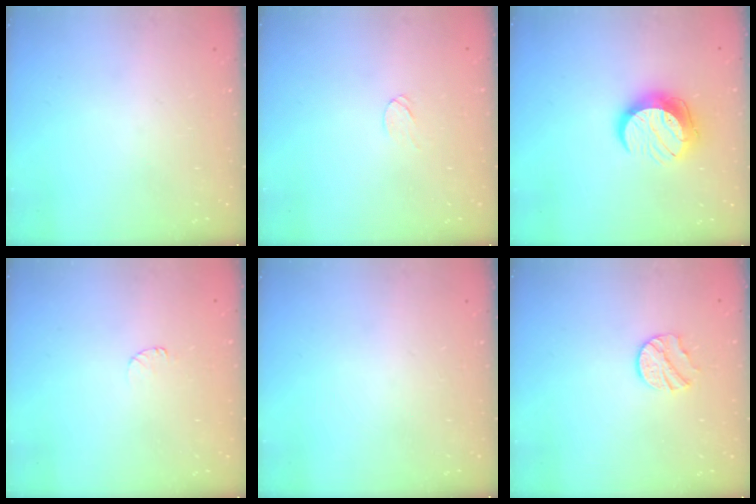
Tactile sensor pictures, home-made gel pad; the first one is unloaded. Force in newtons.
{"total": 4.0, "press": 4.0, "slide": 0.4}
{"total": 12.1, "press": 12.1, "slide": 0.6}
{"total": 3.5, "press": 3.5, "slide": 0.4}
{"total": 0.0}
{"total": 8.3, "press": 8.3, "slide": 0.2}